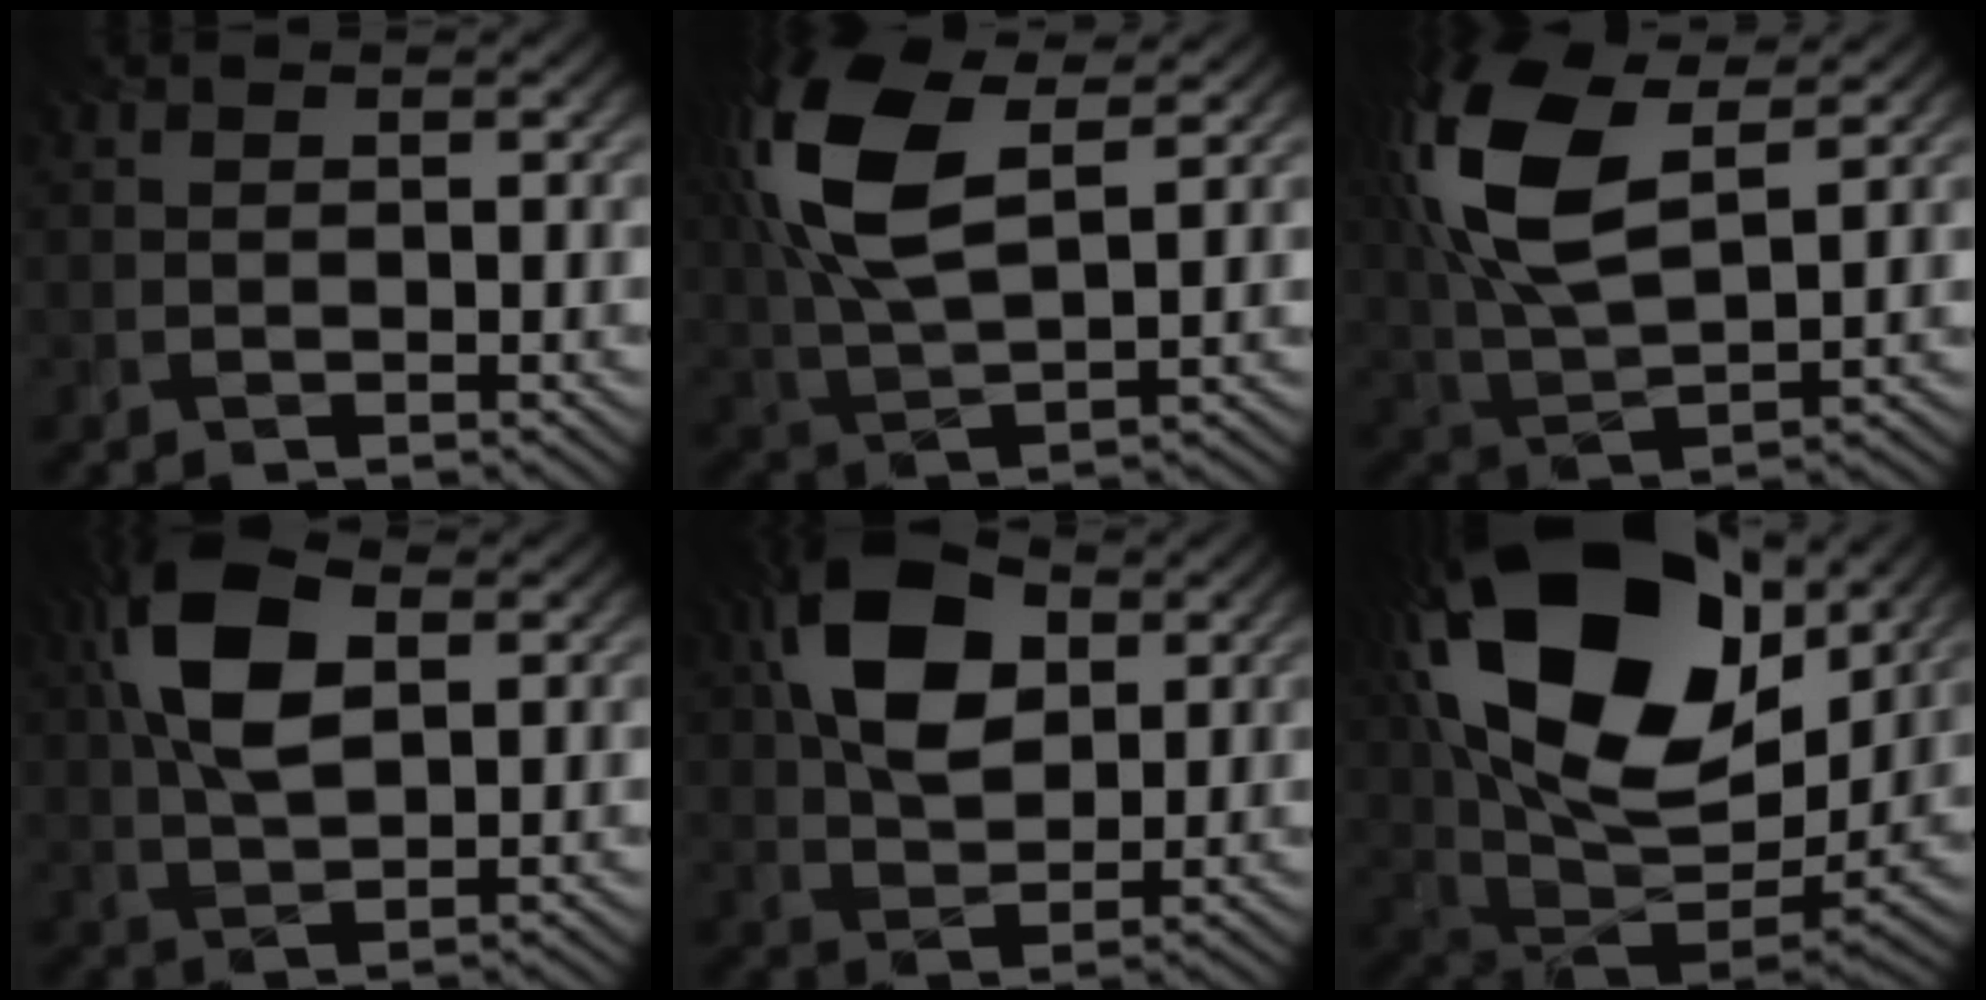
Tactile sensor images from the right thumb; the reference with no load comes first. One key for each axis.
{"total": 14.1, "fx": 4.9, "fy": 6.2, "fz": 11.6, "tx": -0.278, "ty": 0.013, "tz": 0.096}
{"total": 15.5, "fx": 5.6, "fy": 7.1, "fz": 12.5, "tx": -0.302, "ty": 0.016, "tz": 0.110}
{"total": 10.9, "fx": 3.3, "fy": 5.5, "fz": 8.9, "tx": -0.204, "ty": 0.015, "tz": 0.055}
{"total": 11.7, "fx": 3.8, "fy": 7.0, "fz": 8.6, "tx": -0.187, "ty": 0.019, "tz": 0.066}
{"total": 23.8, "fx": 10.0, "fy": 13.6, "fz": 16.7, "tx": -0.351, "ty": 0.046, "tz": 0.166}